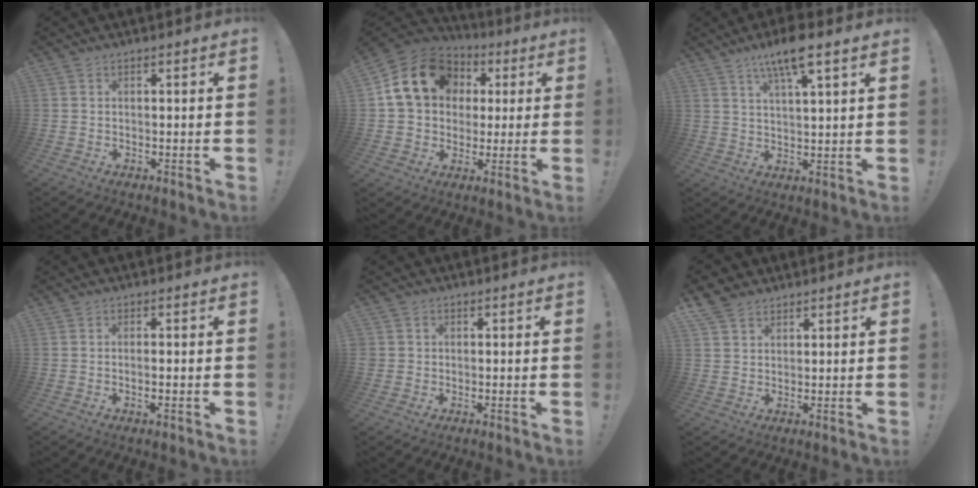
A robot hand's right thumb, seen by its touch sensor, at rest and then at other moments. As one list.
[{"total": 17.3, "force": [5.1, 14.0, 8.8], "torque": [-0.127, -0.003, 0.108]}, {"total": 9.2, "force": [6.2, 1.7, 6.7], "torque": [-0.110, -0.027, 0.103]}, {"total": 1.7, "force": [-0.1, -0.1, 1.7], "torque": [-0.024, -0.005, -0.004]}, {"total": 1.7, "force": [0.2, 1.6, 0.1], "torque": [-0.001, 0.001, 0.004]}, {"total": 5.3, "force": [4.0, 3.0, 1.7], "torque": [-0.031, -0.018, 0.078]}]